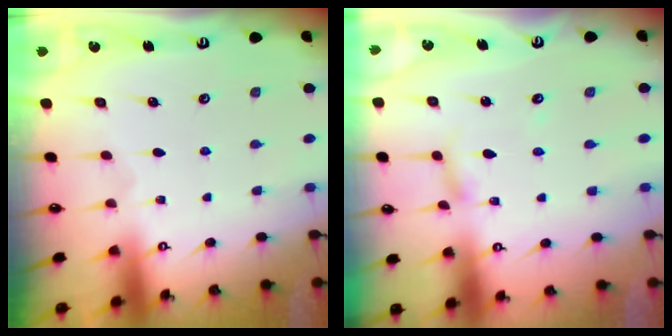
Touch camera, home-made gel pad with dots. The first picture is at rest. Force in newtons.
{"total": 4.2, "press": 4.2, "slide": 0.3}